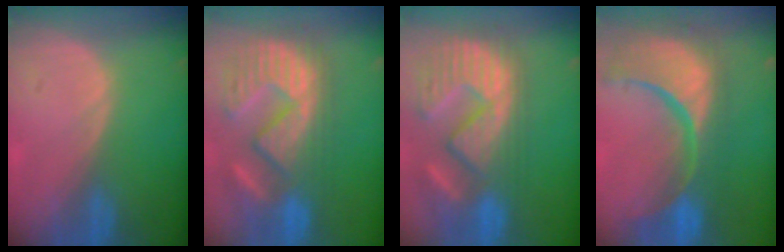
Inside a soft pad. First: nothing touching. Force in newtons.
{"total": 13.2, "press": 12.1, "slide": 5.4}
{"total": 14.6, "press": 12.4, "slide": 7.8}
{"total": 15.4, "press": 12.1, "slide": 9.6}